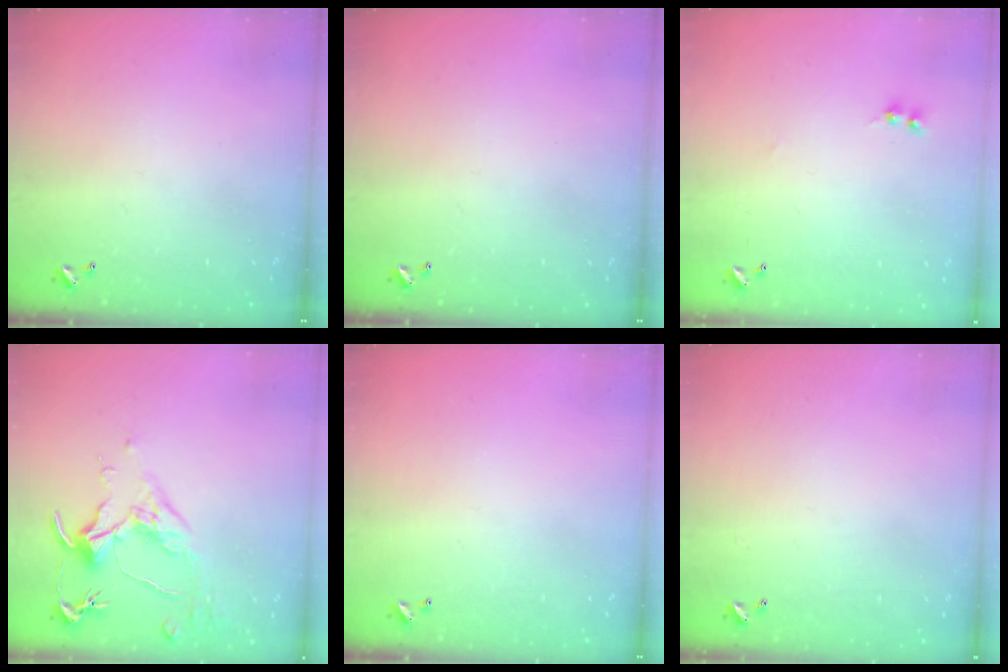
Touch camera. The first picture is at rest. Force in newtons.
{"total": 0.0}
{"total": 2.0, "press": 2.0, "slide": 0.5}
{"total": 1.8, "press": 1.5, "slide": 0.9}
{"total": 0.0}
{"total": 2.6, "press": 2.6, "slide": 0.3}